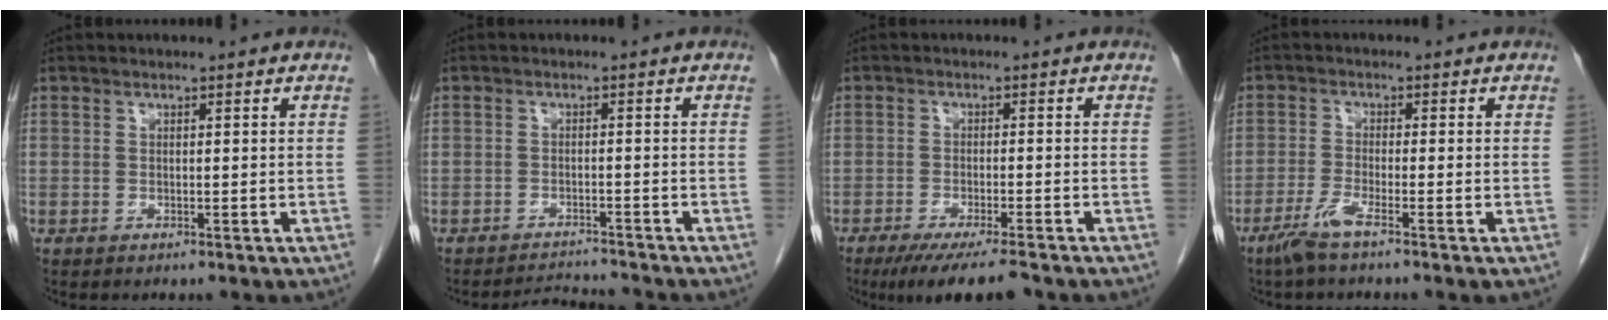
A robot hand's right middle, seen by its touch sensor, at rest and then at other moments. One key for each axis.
{"total": 3.4, "fx": -3.3, "fy": -0.8, "fz": -0.6, "tx": 0.011, "ty": -0.009, "tz": -0.051}
{"total": 8.8, "fx": -7.0, "fy": 0.8, "fz": 5.3, "tx": -0.074, "ty": -0.018, "tz": -0.108}
{"total": 3.9, "fx": -2.7, "fy": -0.4, "fz": 2.8, "tx": -0.064, "ty": -0.011, "tz": -0.061}